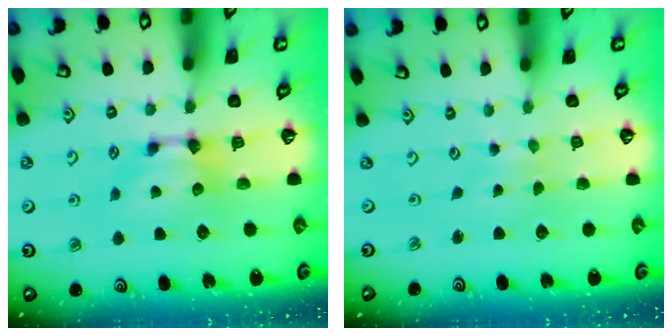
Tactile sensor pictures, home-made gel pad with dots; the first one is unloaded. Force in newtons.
{"total": 3.6, "press": 3.6, "slide": 0.1}